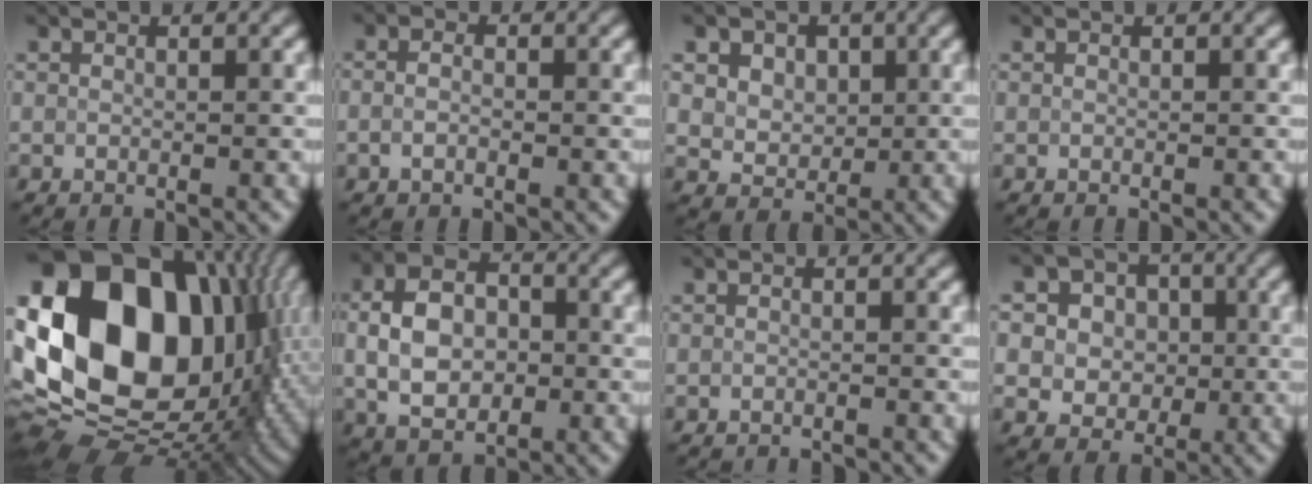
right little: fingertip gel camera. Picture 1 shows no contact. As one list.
[{"total": 1.1, "force": [-0.5, 0.6, 0.9], "torque": [-0.021, 0.003, -0.013]}, {"total": 6.6, "force": [2.8, 4.9, 3.4], "torque": [-0.057, 0.021, 0.034]}, {"total": 0.0}, {"total": 19.9, "force": [3.0, 13.9, 13.9], "torque": [-0.287, 0.026, 0.060]}, {"total": 6.9, "force": [0.1, 4.9, 4.9], "torque": [-0.101, 0.007, -0.006]}, {"total": 1.6, "force": [-1.6, -0.1, -0.1], "torque": [0.004, 0.000, -0.027]}, {"total": 6.4, "force": [1.1, 5.9, 2.3], "torque": [-0.036, 0.026, 0.004]}]